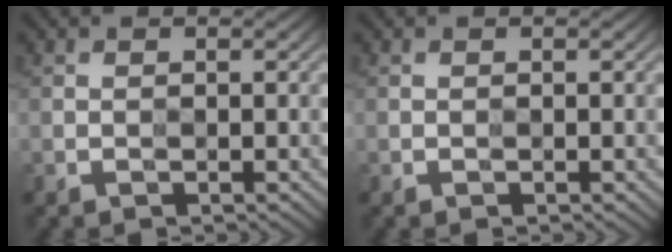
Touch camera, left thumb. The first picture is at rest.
{"total": 0.0}